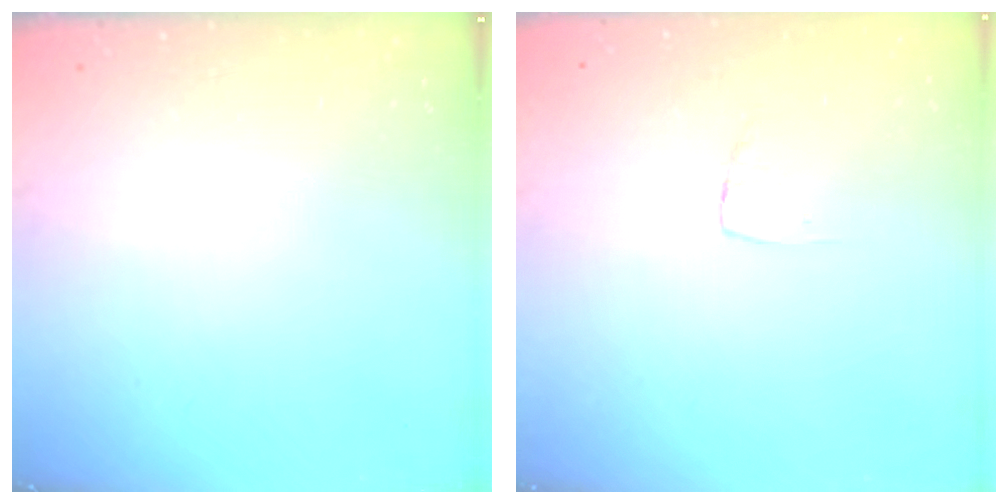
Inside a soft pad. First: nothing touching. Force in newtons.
{"total": 3.8, "press": 3.7, "slide": 0.3}